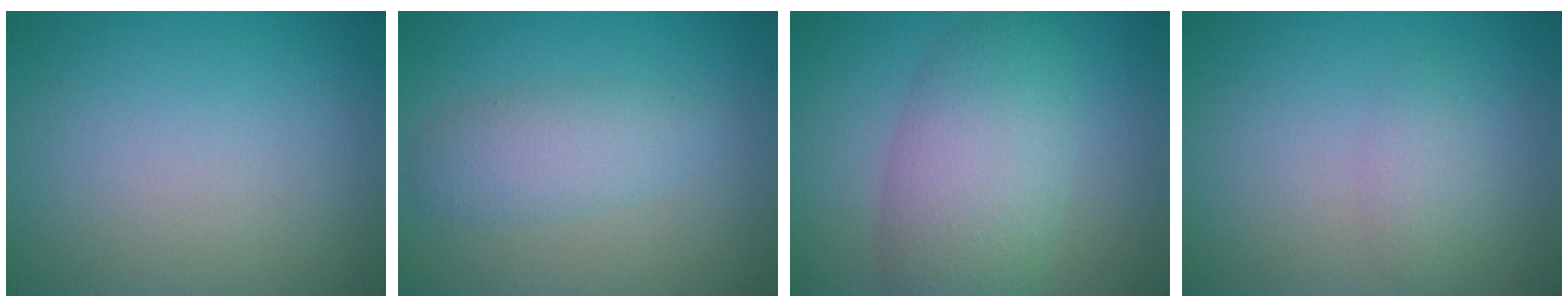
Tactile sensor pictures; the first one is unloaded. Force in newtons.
{"total": 2.9, "press": 2.9, "slide": 0.1}
{"total": 6.9, "press": 6.9, "slide": 0.0}
{"total": 1.6, "press": 1.5, "slide": 0.2}